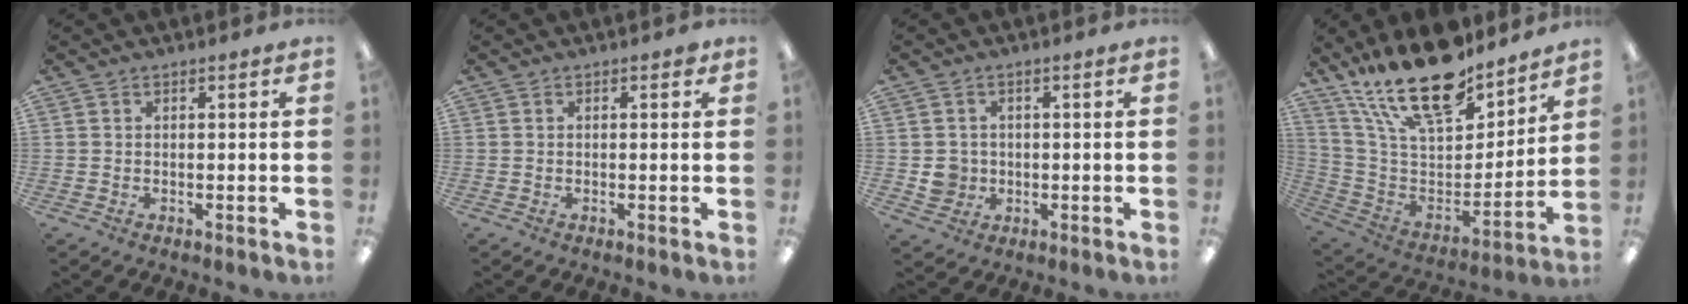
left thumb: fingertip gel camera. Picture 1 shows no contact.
{"total": 0.9, "force": [0.5, 0.5, 0.6], "torque": [-0.005, 0.000, 0.006]}
{"total": 4.0, "force": [-0.1, 3.9, 0.8], "torque": [-0.003, 0.001, -0.002]}
{"total": 22.9, "force": [17.4, 8.8, 12.0], "torque": [-0.228, -0.114, 0.307]}